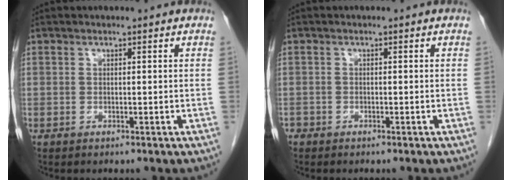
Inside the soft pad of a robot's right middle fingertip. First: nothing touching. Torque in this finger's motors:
{"motor_torque": [0.04, 0.06, -0.01, -0.01]}